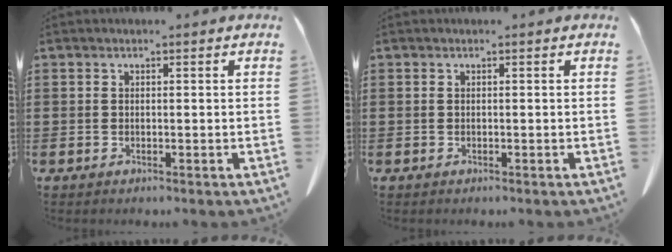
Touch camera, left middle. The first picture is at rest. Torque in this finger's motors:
{"motor_torque": [-0.22, 0.18, -0.01, 0.00]}